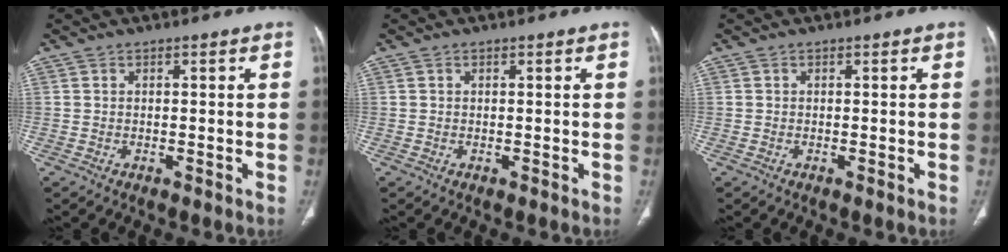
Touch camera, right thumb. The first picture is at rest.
{"total": 0.0}
{"total": 0.0}